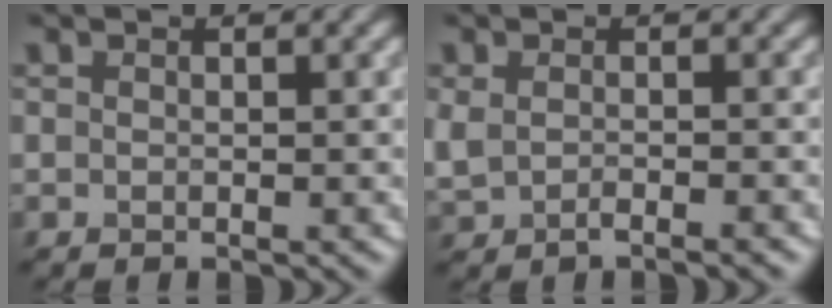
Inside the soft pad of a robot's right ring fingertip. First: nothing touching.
{"total": 2.1, "force": [-1.0, 0.9, 1.6], "torque": [-0.039, -0.008, -0.017]}